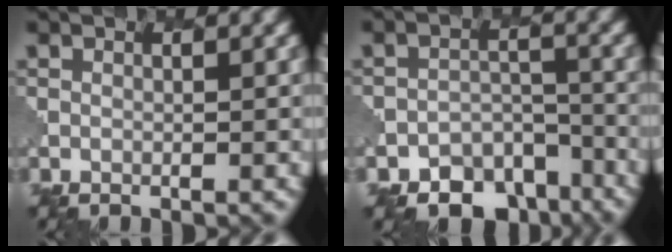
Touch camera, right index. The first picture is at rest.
{"total": 6.6, "force": [-5.0, 3.8, 2.0], "torque": [-0.017, -0.015, -0.066]}